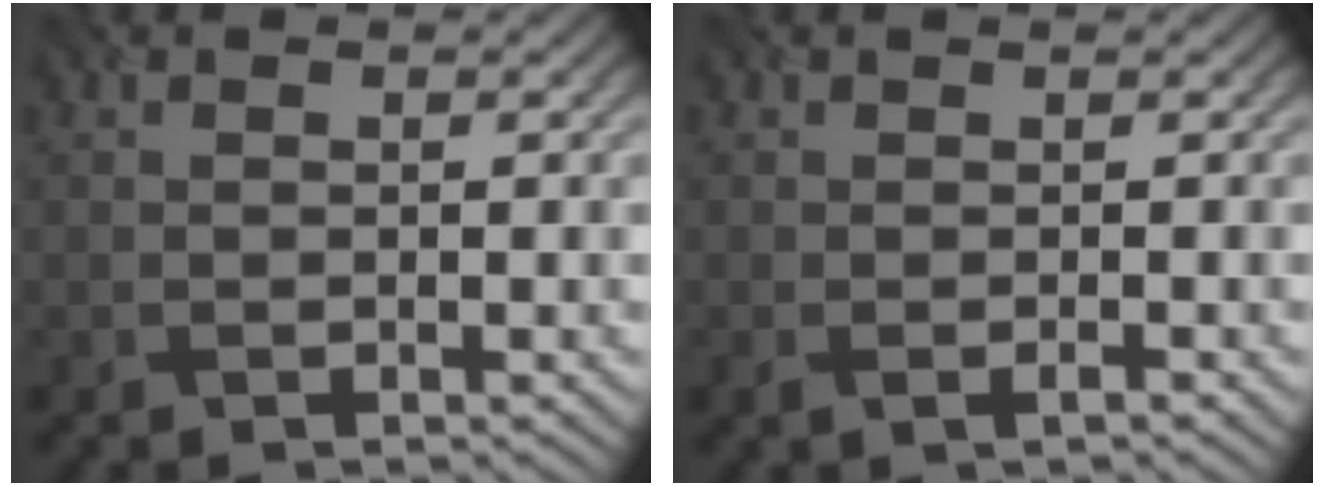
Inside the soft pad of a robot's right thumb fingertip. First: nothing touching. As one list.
[{"total": 1.2, "force": [-0.3, 0.3, 1.1], "torque": [-0.024, -0.002, -0.007]}]